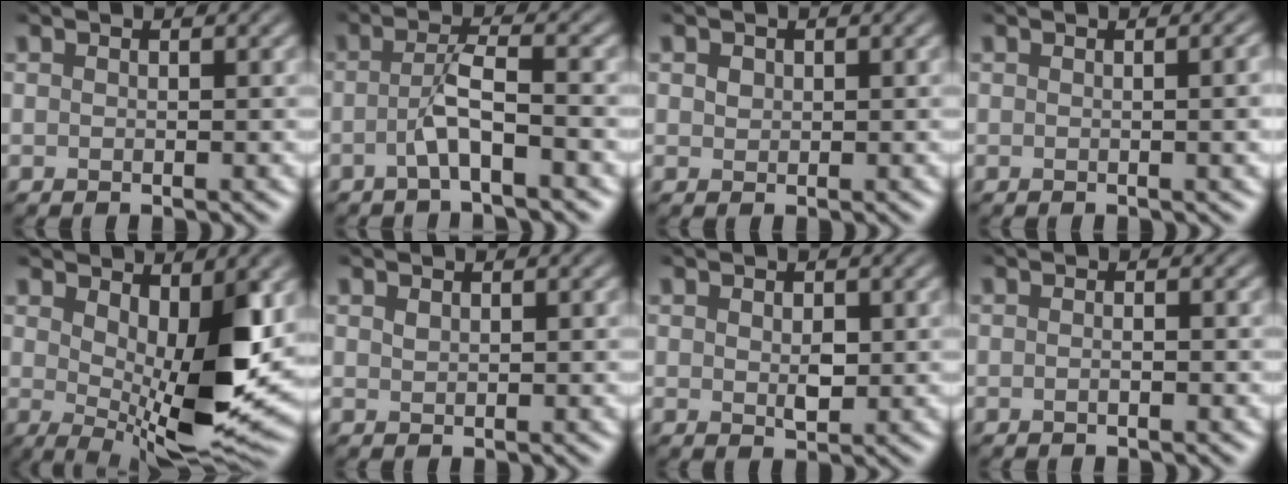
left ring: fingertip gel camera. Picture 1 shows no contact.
{"total": 3.2, "force": [-1.2, 0.3, 3.0], "torque": [-0.057, 0.009, -0.030]}
{"total": 0.8, "force": [0.3, 0.7, 0.3], "torque": [-0.005, -0.001, 0.005]}
{"total": 3.9, "force": [0.1, 1.5, 3.6], "torque": [-0.024, 0.009, -0.002]}
{"total": 9.9, "force": [1.1, 3.9, 9.0], "torque": [-0.141, -0.020, 0.027]}
{"total": 0.5, "force": [0.4, 0.2, 0.3], "torque": [-0.009, 0.000, 0.009]}
{"total": 1.5, "force": [0.3, 0.9, 1.1], "torque": [-0.020, -0.005, 0.009]}
{"total": 0.8, "force": [-0.2, 0.2, 0.7], "torque": [-0.008, -0.008, -0.008]}